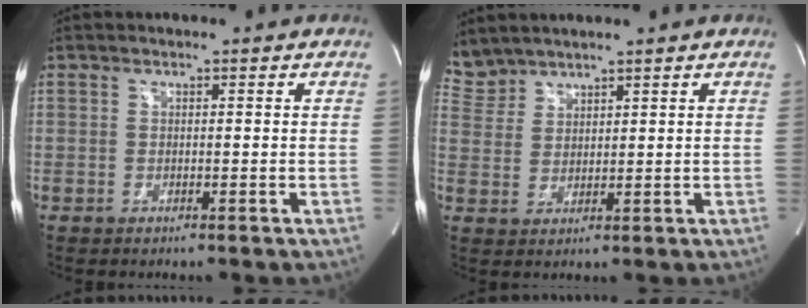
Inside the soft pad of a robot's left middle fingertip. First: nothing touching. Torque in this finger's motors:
{"motor_torque": [-0.19, -0.09, -0.18, -0.04]}